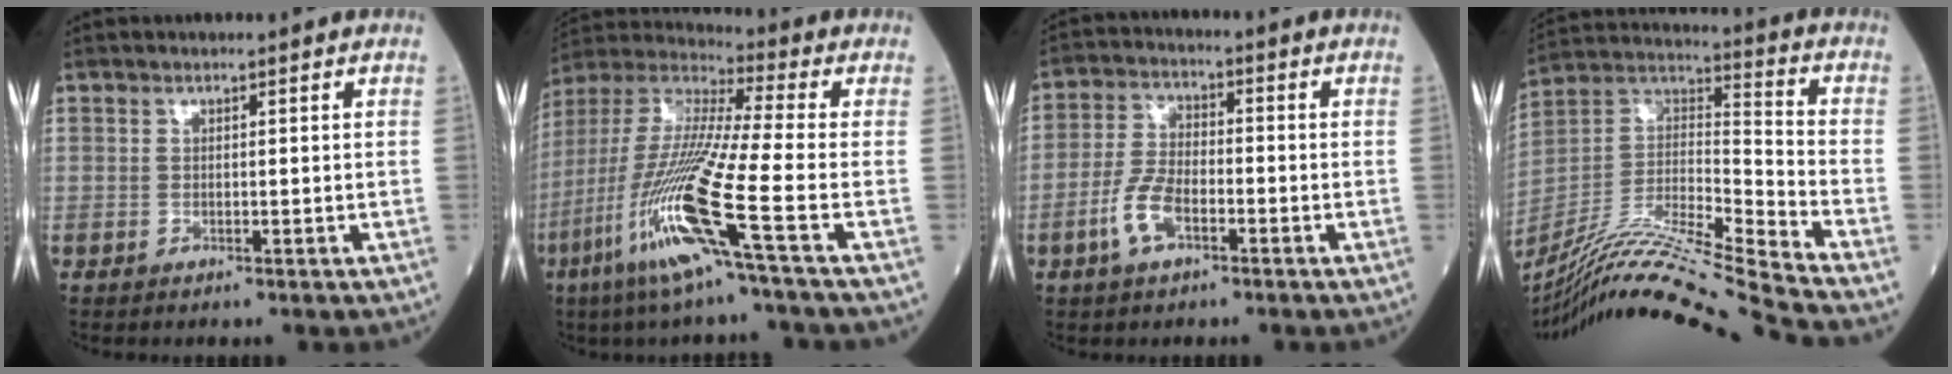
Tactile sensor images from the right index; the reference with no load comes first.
{"total": 17.4, "force": [-7.2, -0.9, 15.8], "torque": [-0.341, -0.030, -0.149]}
{"total": 6.4, "force": [-2.9, 2.7, 5.0], "torque": [-0.115, 0.003, -0.060]}
{"total": 22.6, "force": [-19.7, -2.4, 10.9], "torque": [-0.228, -0.018, -0.357]}